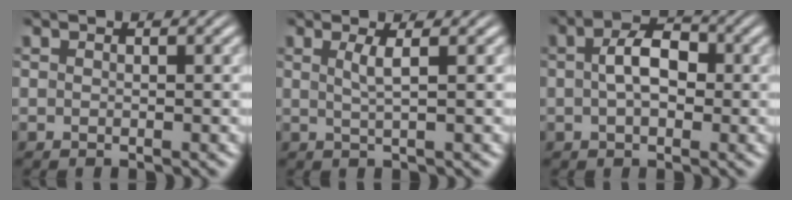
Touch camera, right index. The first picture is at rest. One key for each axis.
{"total": 1.5, "fx": 0.3, "fy": -0.5, "fz": 1.4, "tx": -0.028, "ty": -0.008, "tz": 0.012}
{"total": 4.1, "fx": 0.0, "fy": 2.0, "fz": 3.6, "tx": -0.050, "ty": 0.004, "tz": -0.001}